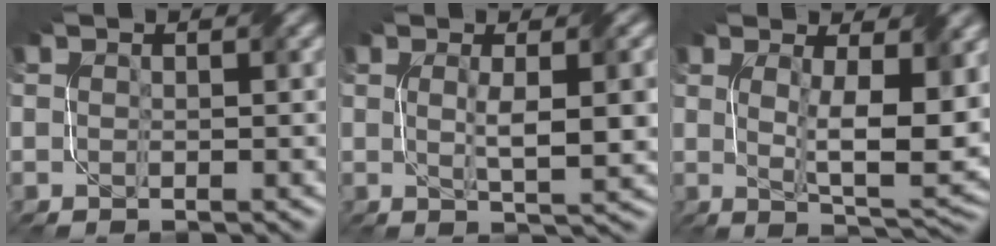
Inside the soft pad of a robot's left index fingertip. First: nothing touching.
{"total": 4.8, "force": [0.4, 1.0, 4.7], "torque": [-0.074, 0.003, 0.008]}
{"total": 8.2, "force": [1.3, 2.4, 7.7], "torque": [-0.130, -0.011, 0.027]}